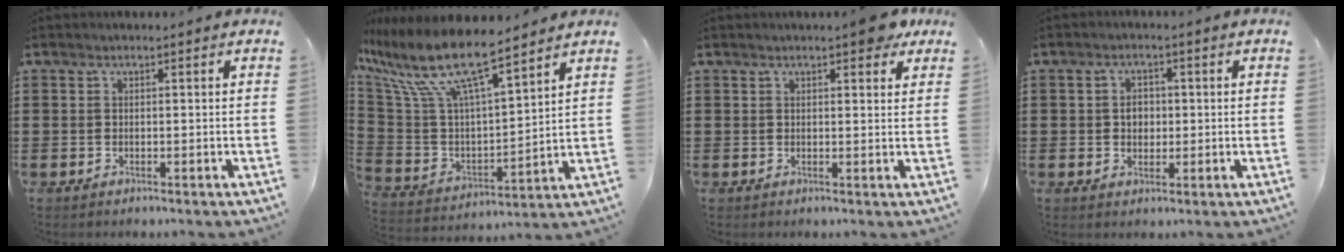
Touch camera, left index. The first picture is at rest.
{"total": 12.4, "force": [9.1, 2.6, 8.1], "torque": [-0.200, -0.058, 0.154]}
{"total": 3.9, "force": [2.9, 1.1, 2.3], "torque": [-0.029, -0.004, 0.048]}
{"total": 2.4, "force": [0.1, 1.9, 1.4], "torque": [-0.026, 0.005, -0.003]}